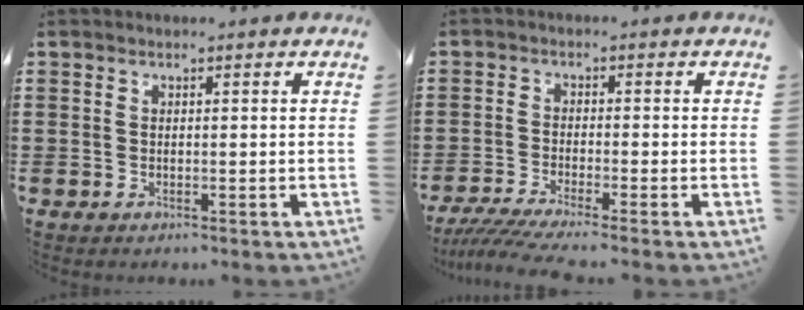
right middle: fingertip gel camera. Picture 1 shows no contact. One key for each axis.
{"total": 3.6, "fx": -3.1, "fy": -0.2, "fz": 1.8, "tx": -0.045, "ty": -0.014, "tz": -0.065}